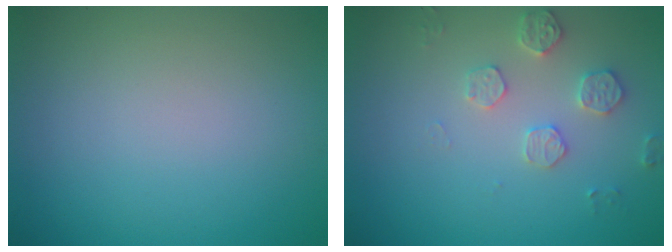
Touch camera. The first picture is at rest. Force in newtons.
{"total": 2.5, "press": 2.5, "slide": 0.5}